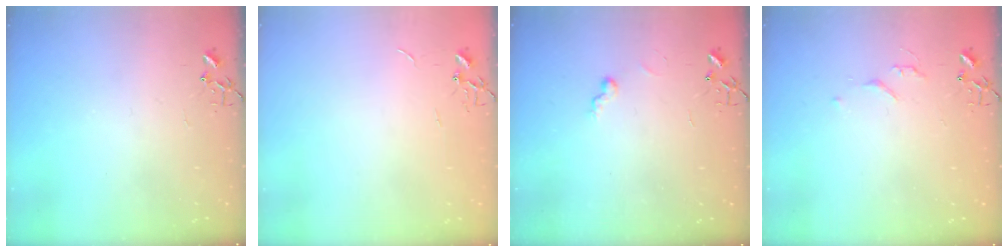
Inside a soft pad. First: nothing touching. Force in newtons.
{"total": 0.7, "press": 0.7, "slide": 0.1}
{"total": 6.2, "press": 6.2, "slide": 0.5}
{"total": 4.8, "press": 4.8, "slide": 0.7}